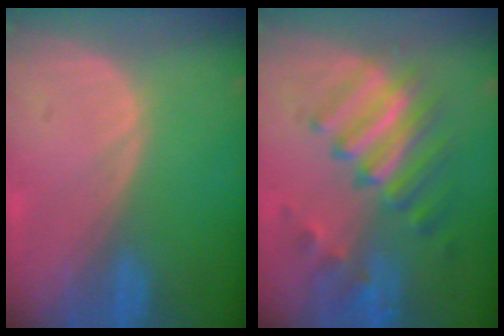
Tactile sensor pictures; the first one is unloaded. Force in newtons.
{"total": 9.5, "press": 8.4, "slide": 4.5}